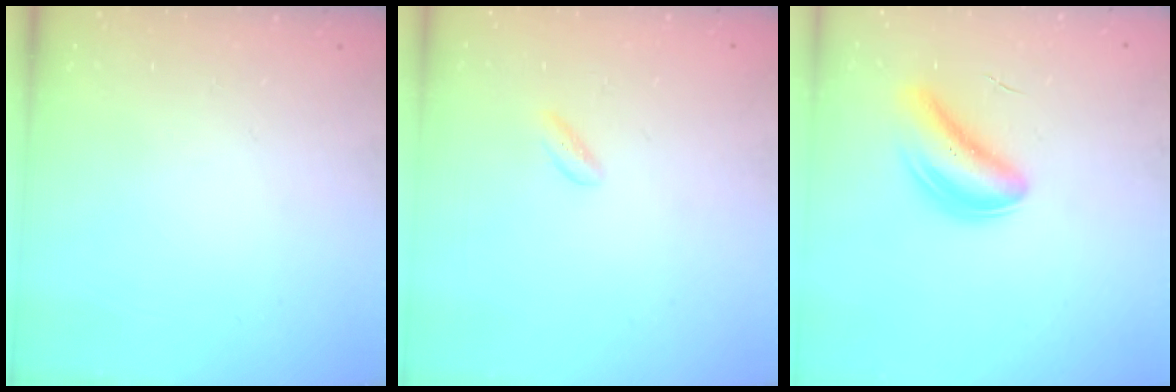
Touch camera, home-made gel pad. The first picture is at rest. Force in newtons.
{"total": 1.3, "press": 1.1, "slide": 0.7}
{"total": 4.7, "press": 4.6, "slide": 1.2}